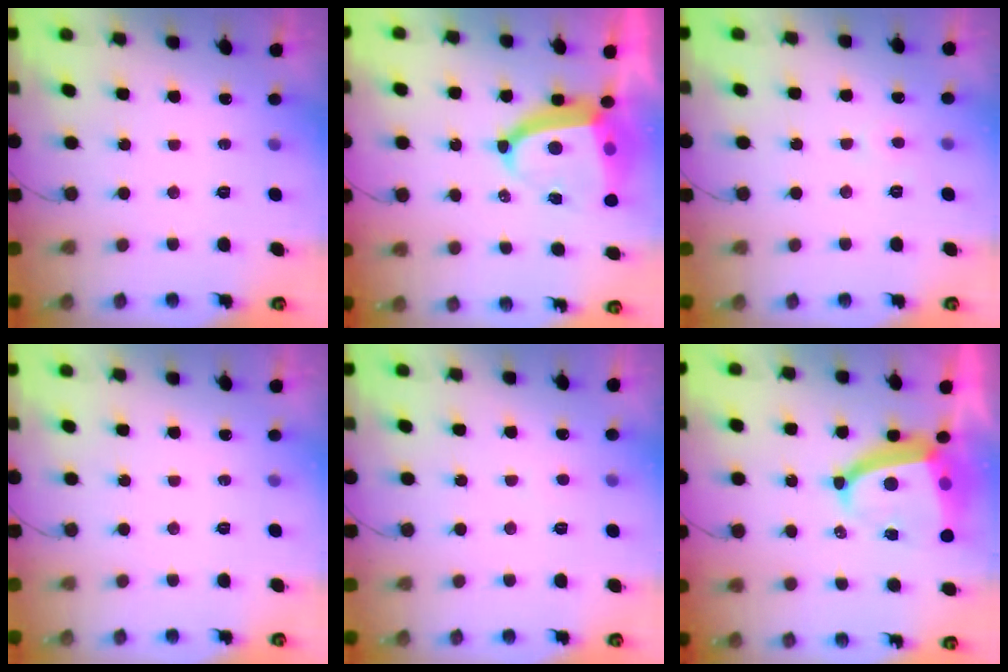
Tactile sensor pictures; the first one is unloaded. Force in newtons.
{"total": 11.2, "press": 11.1, "slide": 1.4}
{"total": 3.5, "press": 3.5, "slide": 0.2}
{"total": 0.0}
{"total": 2.8, "press": 2.8, "slide": 0.2}
{"total": 10.3, "press": 10.3, "slide": 1.2}